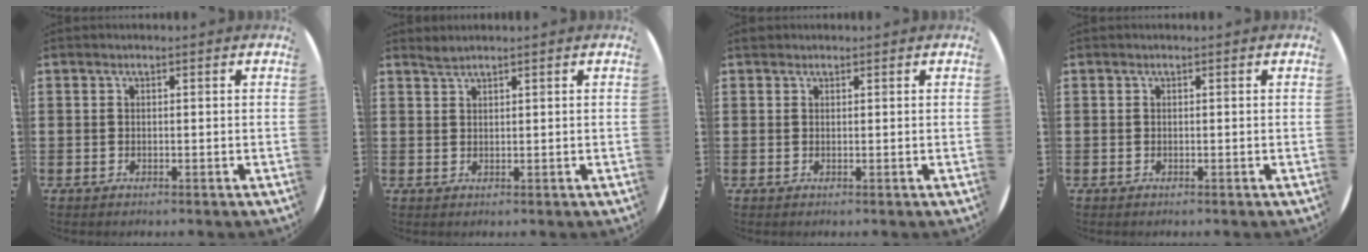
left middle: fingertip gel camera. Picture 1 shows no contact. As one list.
[{"total": 1.2, "force": [1.2, -0.1, 0.1], "torque": [-0.003, -0.001, 0.024]}, {"total": 0.7, "force": [0.7, 0.3, 0.0], "torque": [0.008, 0.000, 0.011]}, {"total": 0.0}]